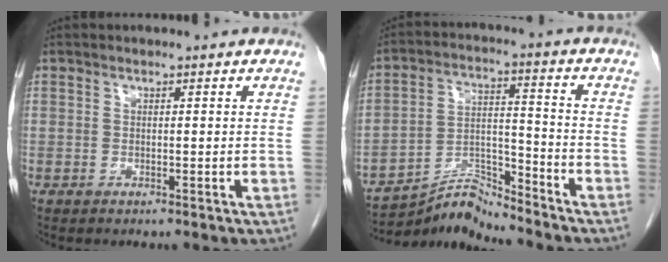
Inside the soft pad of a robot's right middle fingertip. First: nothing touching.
{"total": 8.2, "force": [-8.2, -0.8, 0.0], "torque": [-0.006, 0.025, -0.148]}